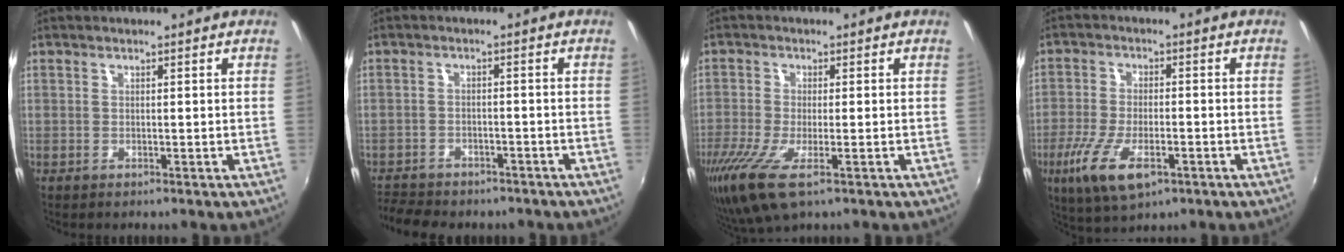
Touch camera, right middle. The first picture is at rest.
{"total": 8.8, "force": [-7.7, 2.9, 3.0], "torque": [-0.084, -0.019, -0.122]}
{"total": 10.1, "force": [-5.4, 2.4, 8.2], "torque": [-0.184, -0.043, -0.099]}
{"total": 10.7, "force": [-5.0, 3.5, 8.8], "torque": [-0.190, -0.032, -0.090]}